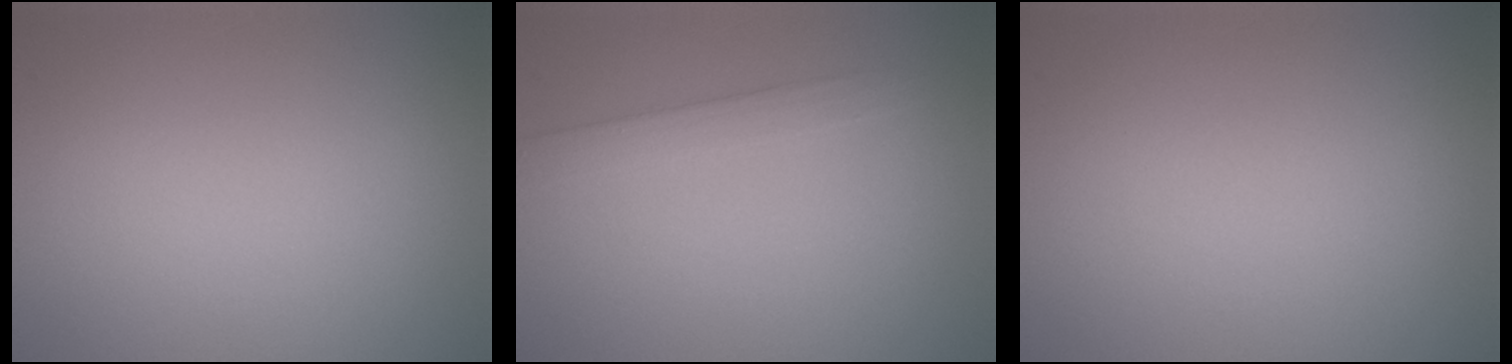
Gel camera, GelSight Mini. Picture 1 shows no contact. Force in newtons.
{"total": 2.1, "press": 2.1, "slide": 0.1}
{"total": 0.0}